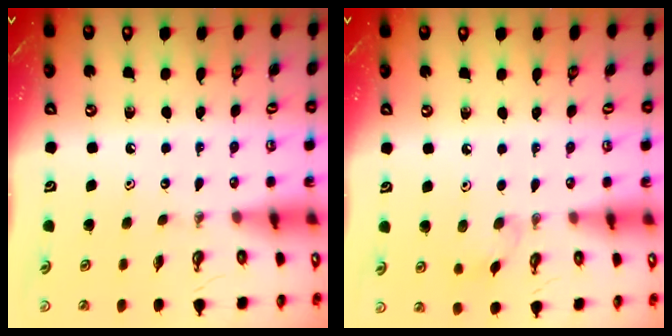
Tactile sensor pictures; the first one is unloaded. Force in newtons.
{"total": 6.2, "press": 6.1, "slide": 0.9}